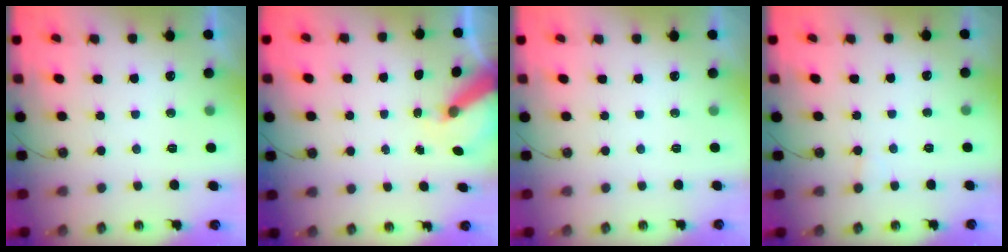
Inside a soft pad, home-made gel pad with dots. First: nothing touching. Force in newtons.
{"total": 6.1, "press": 6.1, "slide": 0.4}
{"total": 0.0}
{"total": 2.9, "press": 2.9, "slide": 0.2}